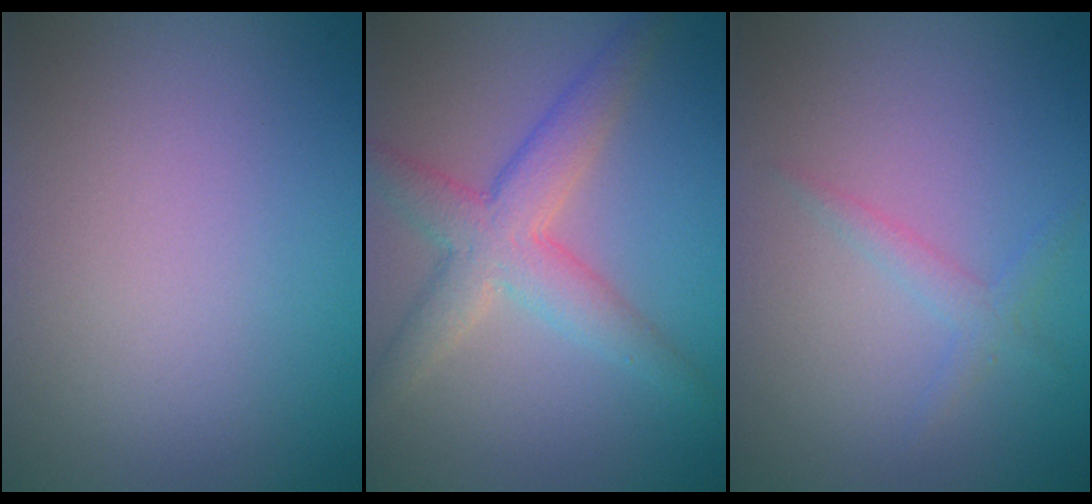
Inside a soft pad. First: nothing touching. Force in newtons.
{"total": 4.7, "press": 4.7, "slide": 0.2}
{"total": 1.4, "press": 1.4, "slide": 0.0}